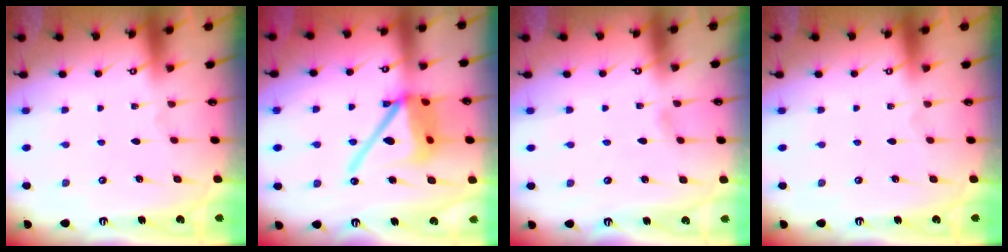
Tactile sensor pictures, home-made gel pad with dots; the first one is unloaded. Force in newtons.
{"total": 17.1, "press": 16.9, "slide": 2.6}
{"total": 3.0, "press": 3.0, "slide": 0.4}
{"total": 0.0}